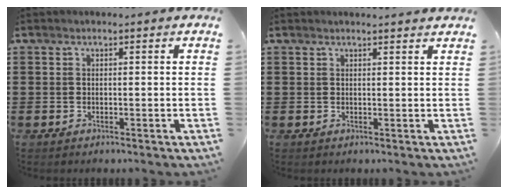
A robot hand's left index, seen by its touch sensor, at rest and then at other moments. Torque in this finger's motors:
{"motor_torque": [0.00, 0.02, 0.00, 0.01]}